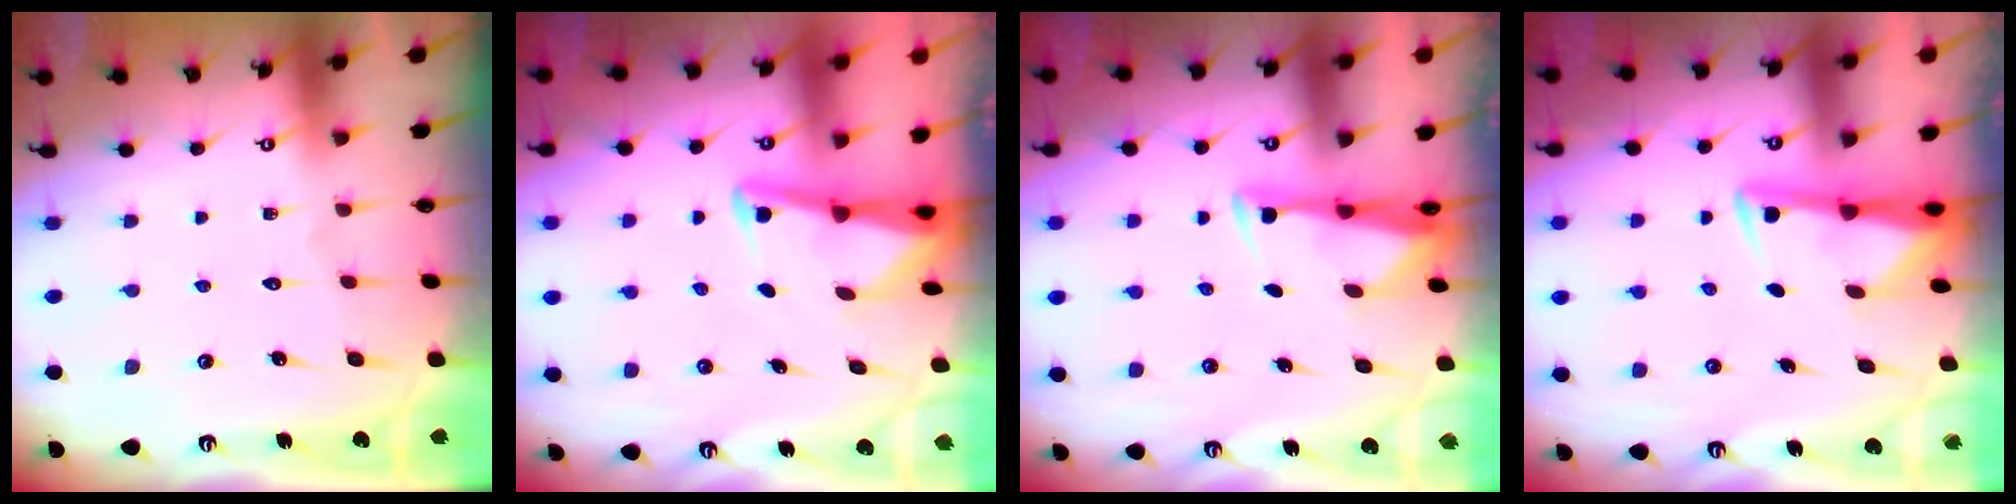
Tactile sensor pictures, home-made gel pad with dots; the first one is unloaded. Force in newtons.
{"total": 3.1, "press": 3.1, "slide": 0.4}
{"total": 3.3, "press": 3.2, "slide": 0.9}
{"total": 2.9, "press": 2.9, "slide": 0.6}